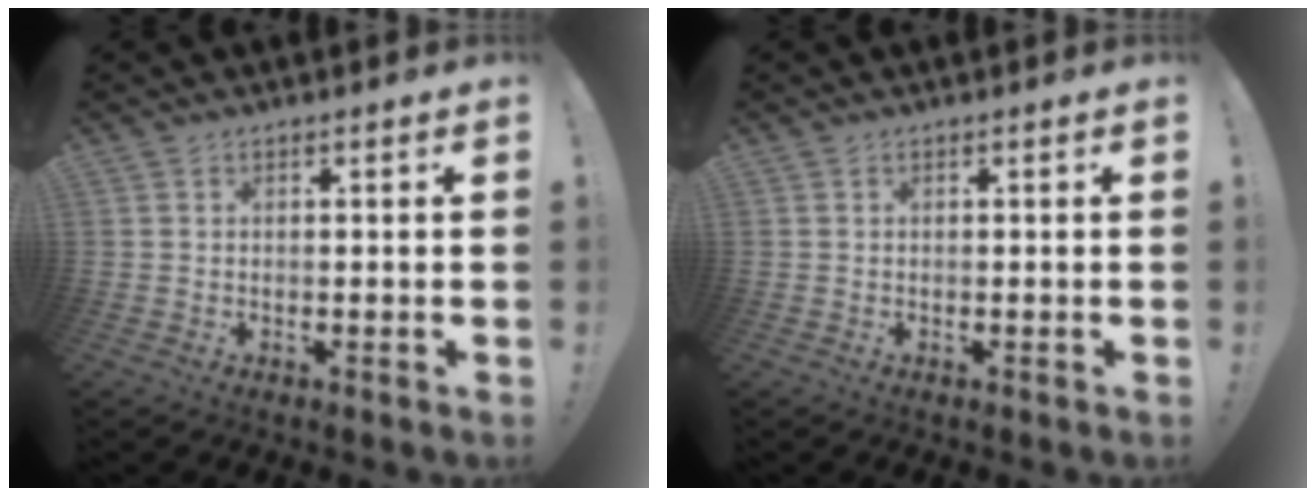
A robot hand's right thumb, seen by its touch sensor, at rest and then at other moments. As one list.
[{"total": 0.0}]